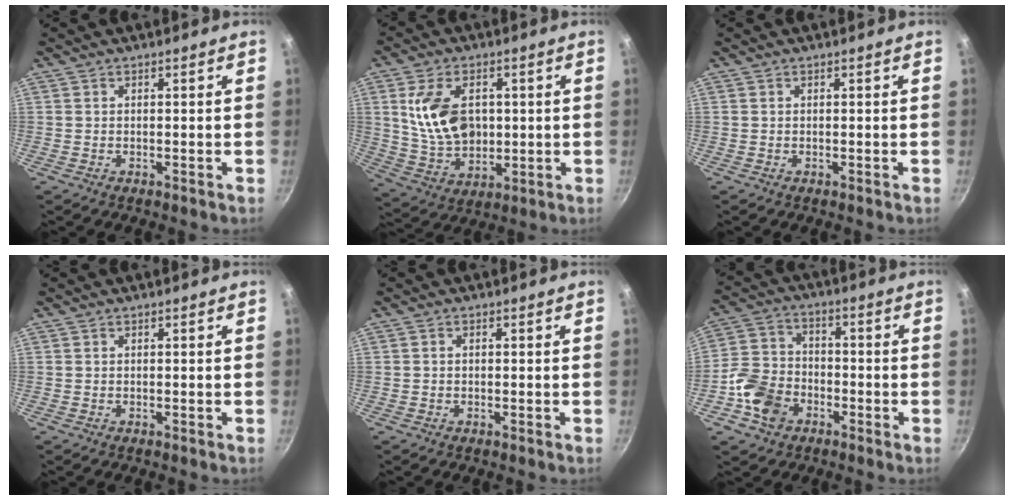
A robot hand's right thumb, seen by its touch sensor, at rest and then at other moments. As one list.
[{"total": 13.9, "force": [2.2, 9.3, 10.0], "torque": [-0.162, -0.016, 0.051]}, {"total": 0.0}, {"total": 0.0}, {"total": 0.6, "force": [-0.1, 0.5, 0.4], "torque": [-0.006, 0.005, 0.000]}, {"total": 10.2, "force": [-4.4, 7.6, 5.1], "torque": [-0.080, 0.033, -0.097]}]